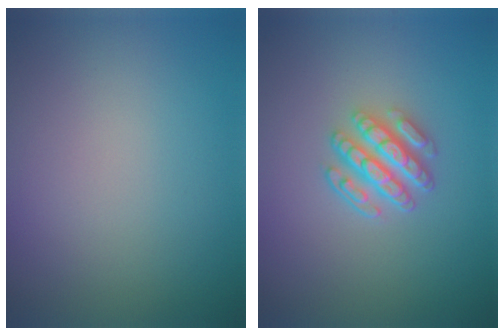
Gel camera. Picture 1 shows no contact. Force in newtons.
{"total": 4.2, "press": 3.4, "slide": 2.5}